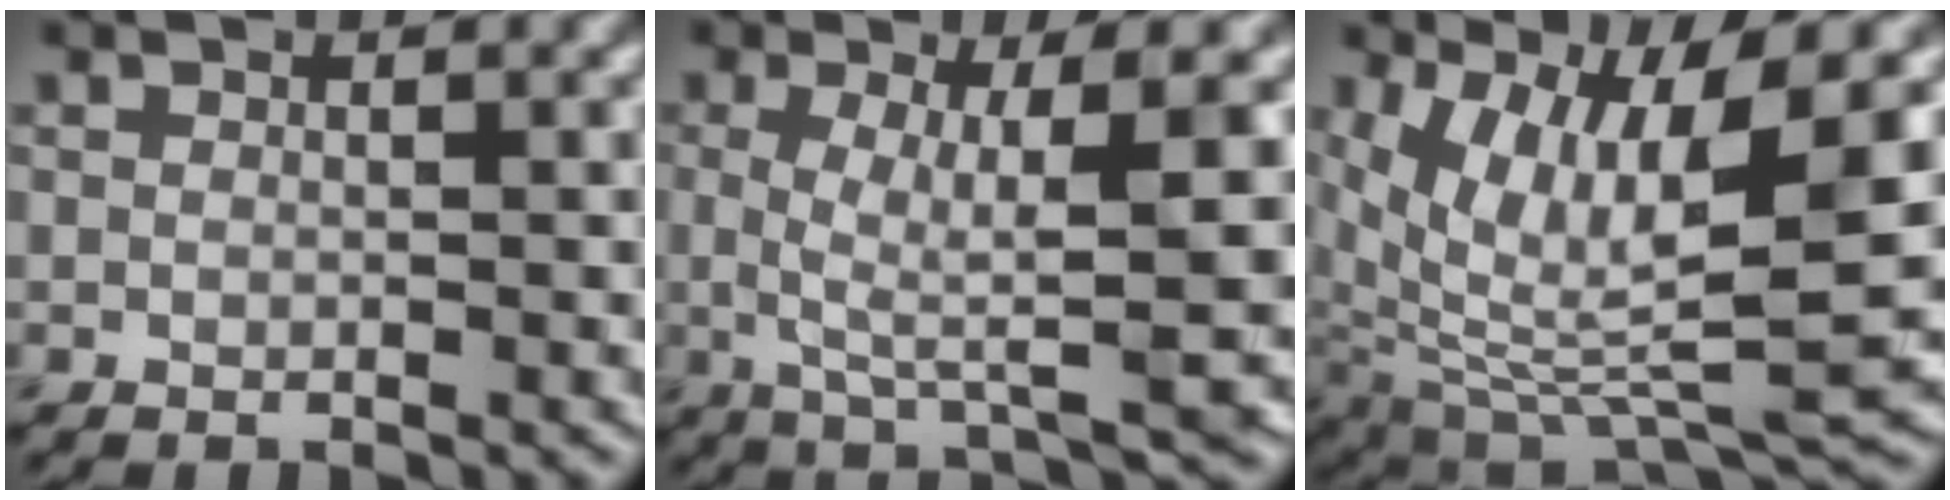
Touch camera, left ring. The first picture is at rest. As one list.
[{"total": 7.2, "force": [0.5, 1.5, 7.0], "torque": [-0.115, -0.003, 0.009]}, {"total": 11.1, "force": [3.4, 4.2, 9.7], "torque": [-0.183, -0.025, 0.075]}]